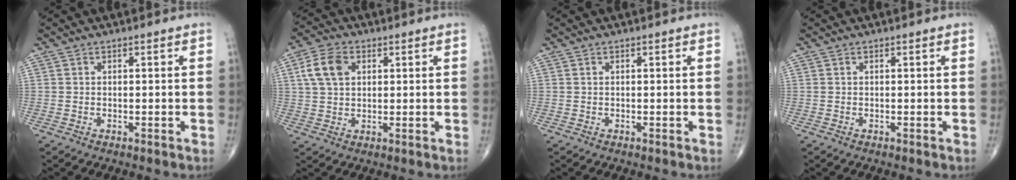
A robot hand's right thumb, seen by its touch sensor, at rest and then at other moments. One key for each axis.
{"total": 7.3, "fx": 2.2, "fy": 5.0, "fz": 4.8, "tx": -0.088, "ty": 0.007, "tz": 0.039}
{"total": 0.0}
{"total": 0.0}